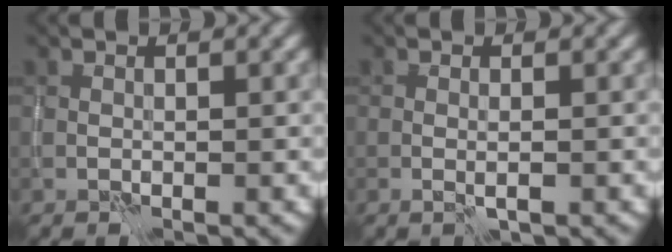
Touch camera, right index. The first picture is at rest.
{"total": 0.9, "force": [-0.1, 0.1, 0.9], "torque": [-0.018, -0.004, -0.002]}